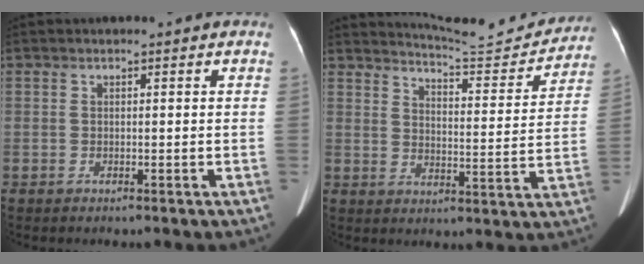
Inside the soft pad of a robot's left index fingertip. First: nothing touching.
{"total": 12.9, "force": [12.8, 0.3, 1.4], "torque": [-0.022, -0.039, 0.162]}